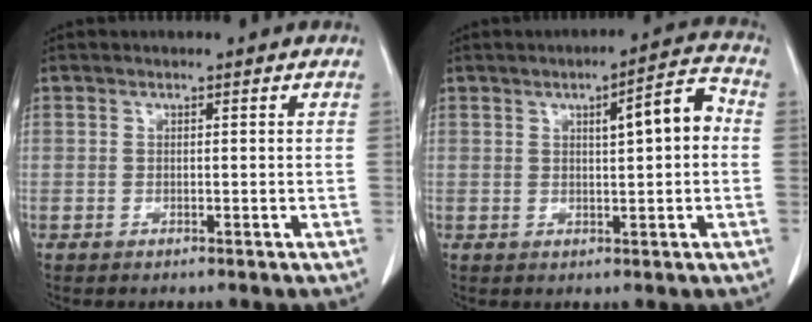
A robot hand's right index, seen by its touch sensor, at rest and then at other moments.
{"total": 6.6, "force": [0.9, 1.2, 6.5], "torque": [-0.092, 0.020, 0.011]}